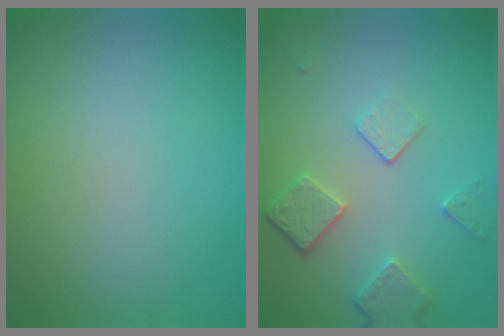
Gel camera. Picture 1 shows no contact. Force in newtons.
{"total": 3.8, "press": 2.9, "slide": 2.5}